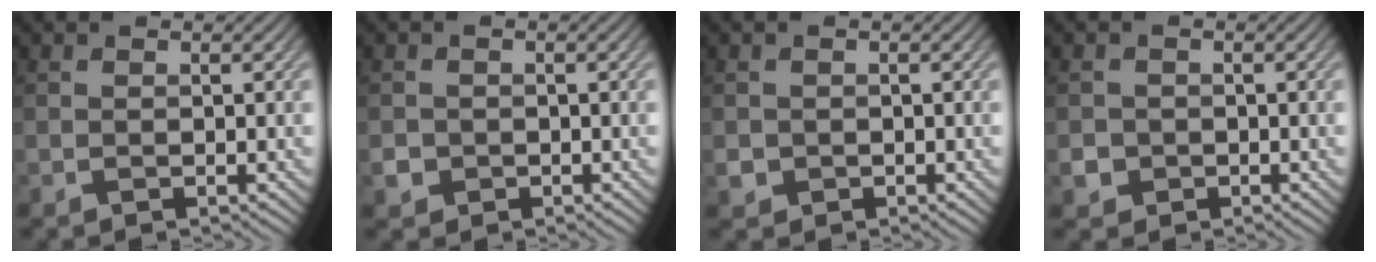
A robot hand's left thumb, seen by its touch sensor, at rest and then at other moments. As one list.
[{"total": 1.7, "force": [-0.6, 1.6, 0.4], "torque": [-0.006, -0.006, -0.014]}, {"total": 1.5, "force": [-0.4, 1.4, 0.3], "torque": [-0.005, -0.008, -0.010]}, {"total": 2.0, "force": [-0.7, 1.8, 0.4], "torque": [-0.005, -0.006, -0.014]}]